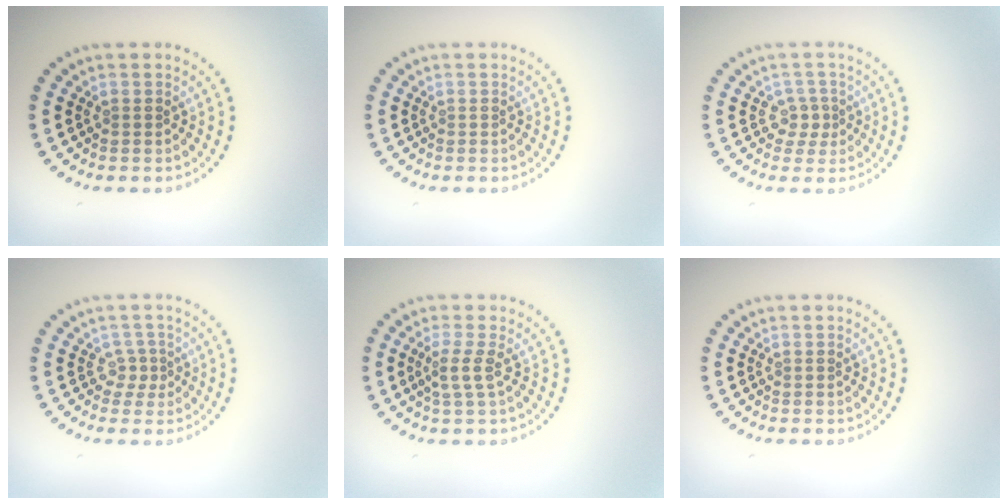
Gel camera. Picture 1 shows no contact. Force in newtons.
{"total": 0.0}
{"total": 1.7, "press": 1.4, "slide": 1.1}
{"total": 1.6, "press": 1.0, "slide": 1.2}
{"total": 1.9, "press": 1.4, "slide": 1.3}
{"total": 0.0}